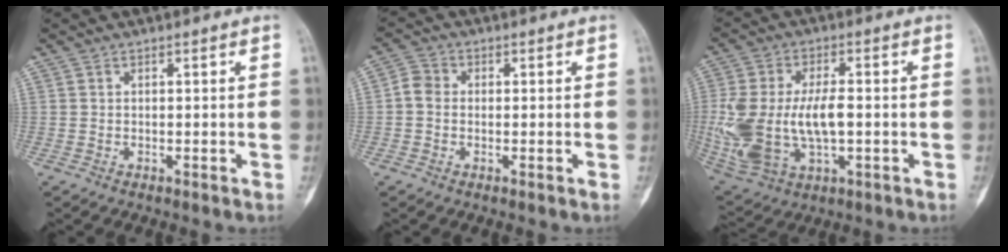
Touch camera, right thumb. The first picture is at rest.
{"total": 3.4, "force": [-0.2, 2.9, 1.8], "torque": [-0.027, 0.010, -0.012]}
{"total": 18.1, "force": [-1.2, 9.8, 15.2], "torque": [-0.333, -0.001, -0.006]}